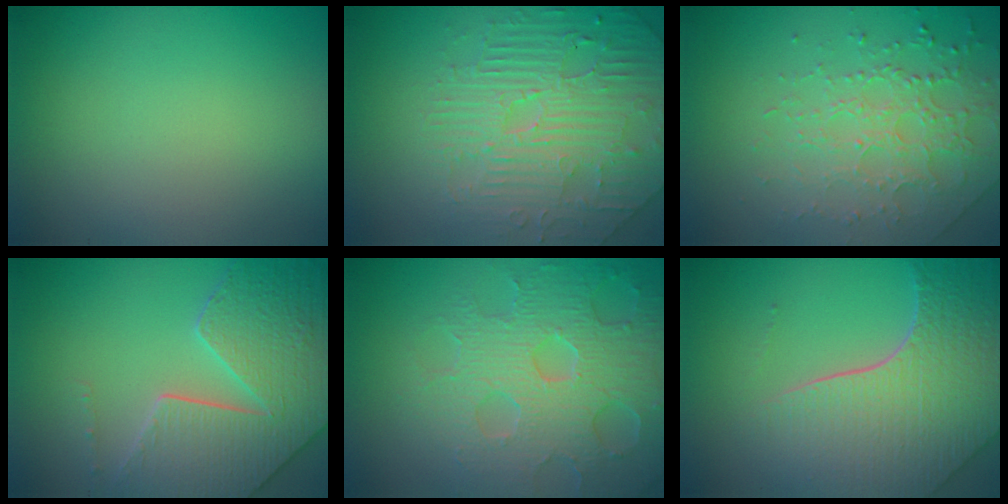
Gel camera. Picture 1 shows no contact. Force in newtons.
{"total": 4.7, "press": 4.7, "slide": 0.5}
{"total": 3.0, "press": 2.8, "slide": 1.1}
{"total": 6.8, "press": 5.8, "slide": 3.6}
{"total": 6.9, "press": 5.5, "slide": 4.2}
{"total": 8.2, "press": 5.9, "slide": 5.8}